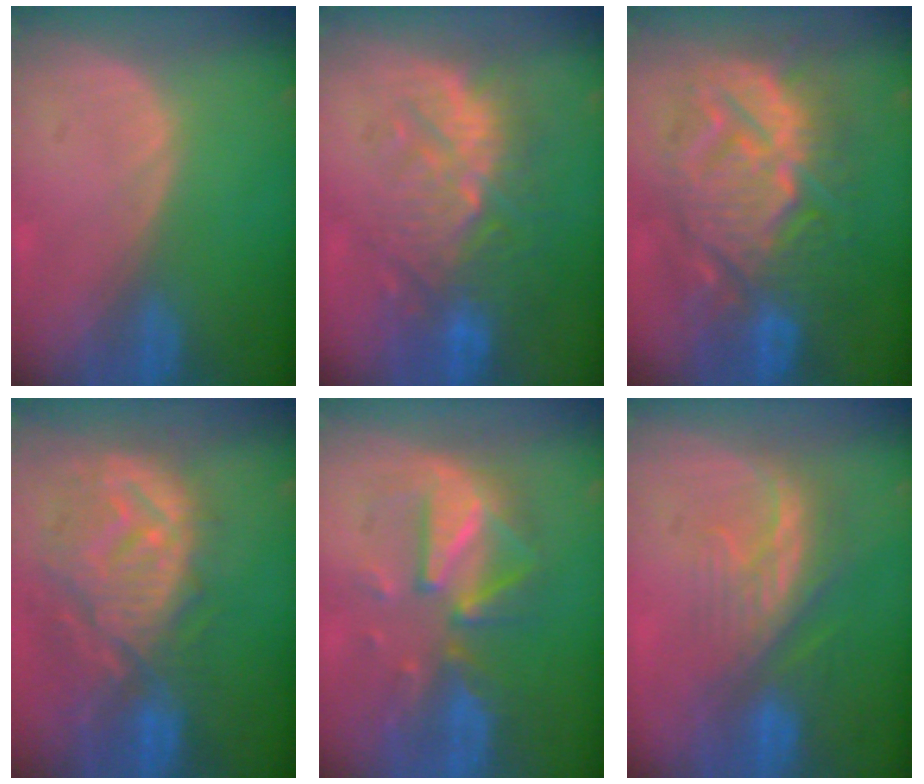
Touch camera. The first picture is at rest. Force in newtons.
{"total": 10.3, "press": 9.8, "slide": 3.2}
{"total": 14.0, "press": 13.9, "slide": 1.4}
{"total": 12.6, "press": 11.2, "slide": 5.8}
{"total": 8.8, "press": 8.8, "slide": 0.4}
{"total": 8.4, "press": 7.5, "slide": 3.7}